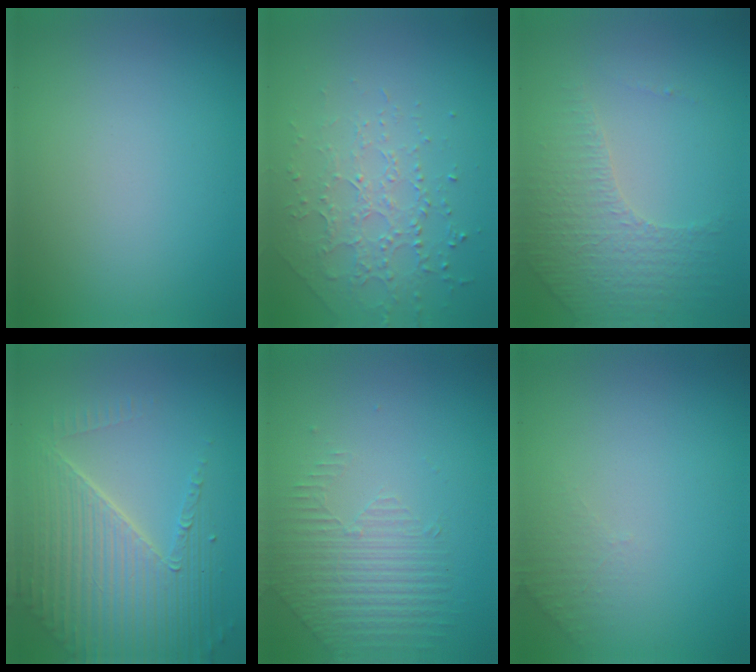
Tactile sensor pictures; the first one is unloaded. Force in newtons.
{"total": 2.1, "press": 1.9, "slide": 0.9}
{"total": 4.3, "press": 3.0, "slide": 3.1}
{"total": 7.2, "press": 5.2, "slide": 5.0}
{"total": 1.7, "press": 1.3, "slide": 1.1}
{"total": 1.3, "press": 1.2, "slide": 0.3}